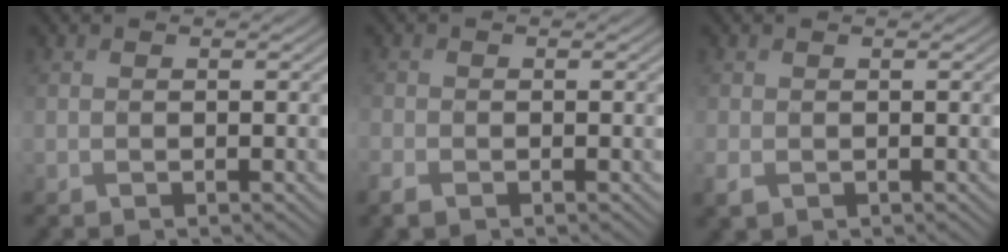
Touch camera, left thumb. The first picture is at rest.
{"total": 2.0, "force": [-1.4, 1.1, 1.0], "torque": [-0.029, -0.009, -0.035]}
{"total": 1.7, "force": [-0.6, 1.3, 0.9], "torque": [-0.033, -0.007, -0.011]}